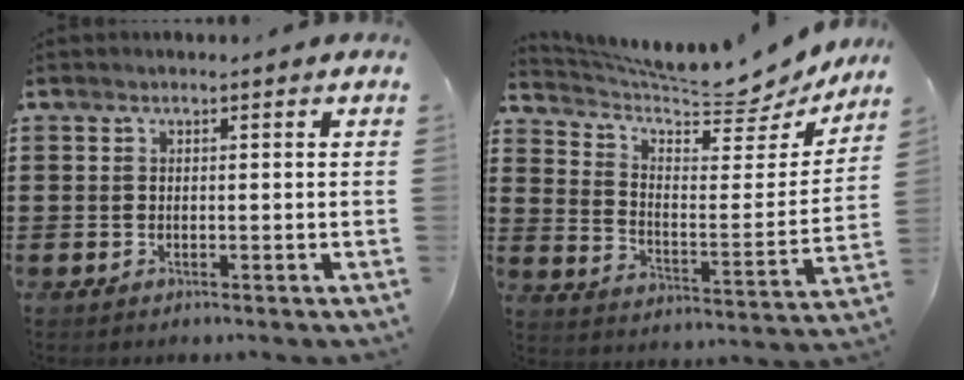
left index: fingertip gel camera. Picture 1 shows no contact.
{"total": 7.9, "force": [7.3, 0.7, 2.9], "torque": [-0.074, -0.061, 0.118]}